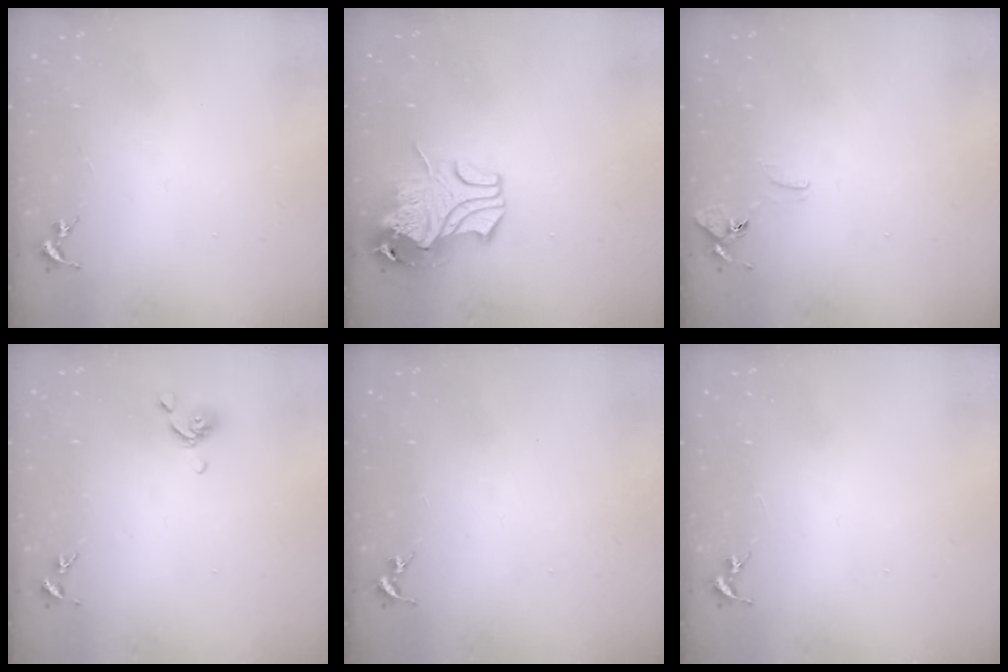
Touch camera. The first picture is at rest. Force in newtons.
{"total": 12.1, "press": 12.0, "slide": 1.8}
{"total": 6.2, "press": 6.1, "slide": 0.6}
{"total": 6.7, "press": 6.6, "slide": 1.5}
{"total": 0.0}
{"total": 0.0}